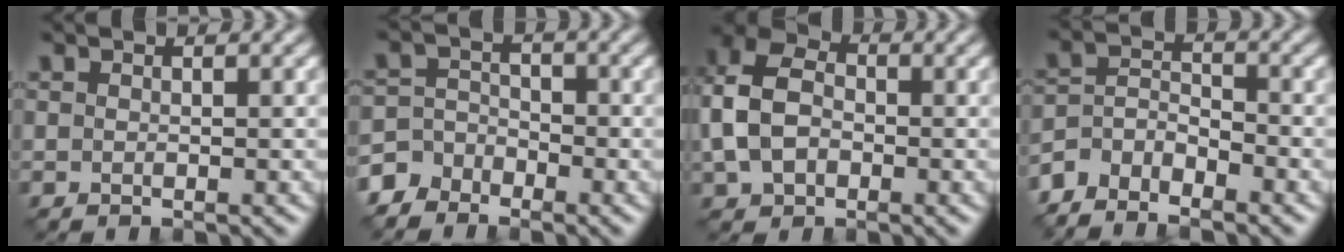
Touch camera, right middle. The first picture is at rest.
{"total": 4.4, "force": [-3.5, 2.7, 0.1], "torque": [0.023, 0.002, -0.071]}
{"total": 7.8, "force": [-0.6, 5.7, 5.3], "torque": [-0.140, 0.015, -0.026]}
{"total": 3.6, "force": [-3.3, 1.2, 1.0], "torque": [-0.022, 0.005, -0.076]}